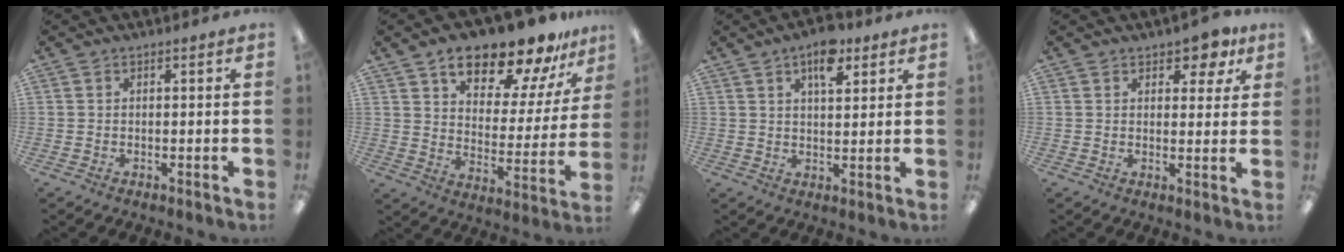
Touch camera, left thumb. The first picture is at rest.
{"total": 18.0, "force": [14.2, 6.9, 8.7], "torque": [-0.135, -0.094, 0.239]}
{"total": 8.3, "force": [4.8, 3.9, 5.6], "torque": [-0.071, -0.021, 0.078]}
{"total": 4.7, "force": [3.2, 2.4, 2.5], "torque": [-0.023, -0.008, 0.052]}